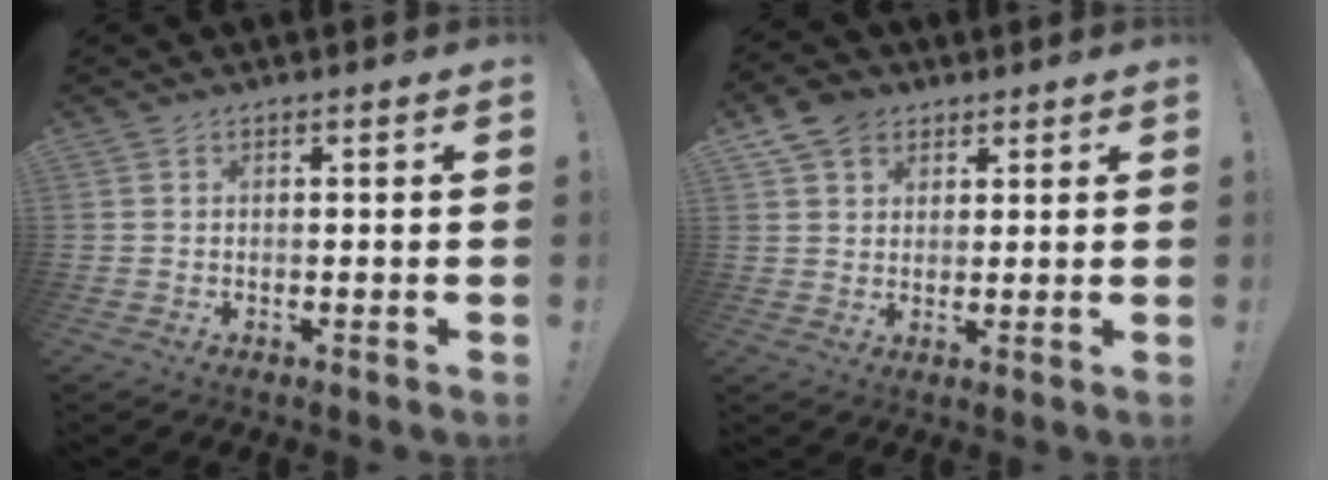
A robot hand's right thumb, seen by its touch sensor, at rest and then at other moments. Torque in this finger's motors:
{"motor_torque": [-0.32, 0.55, 0.16, -0.03, 0.19]}